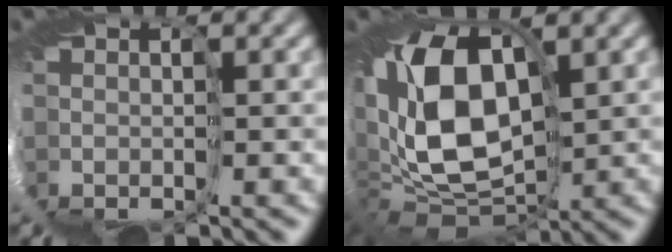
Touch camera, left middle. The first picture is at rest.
{"total": 11.1, "force": [1.9, 6.2, 9.0], "torque": [-0.181, -0.007, 0.028]}